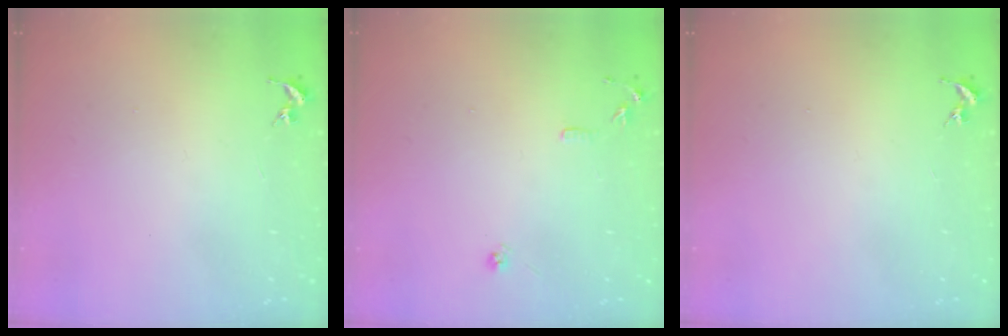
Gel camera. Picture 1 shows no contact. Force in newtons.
{"total": 7.9, "press": 7.9, "slide": 0.8}
{"total": 0.0}